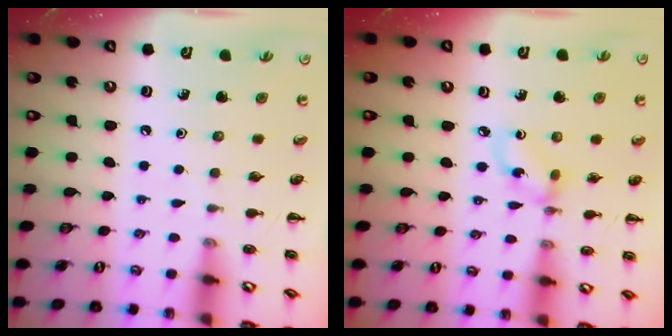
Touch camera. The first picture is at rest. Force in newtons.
{"total": 3.7, "press": 3.6, "slide": 0.6}